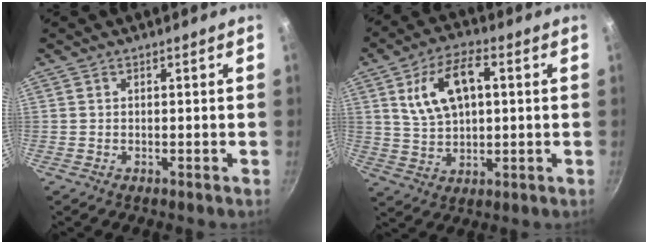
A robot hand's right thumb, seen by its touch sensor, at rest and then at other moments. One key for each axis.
{"total": 12.3, "fx": 3.0, "fy": 6.8, "fz": 9.8, "tx": -0.164, "ty": 0.009, "tz": 0.058}